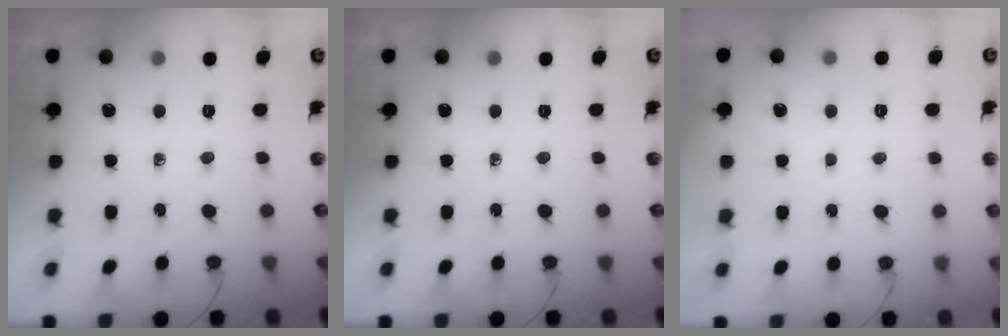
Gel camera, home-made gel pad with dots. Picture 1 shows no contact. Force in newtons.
{"total": 0.0}
{"total": 1.1, "press": 1.1, "slide": 0.1}